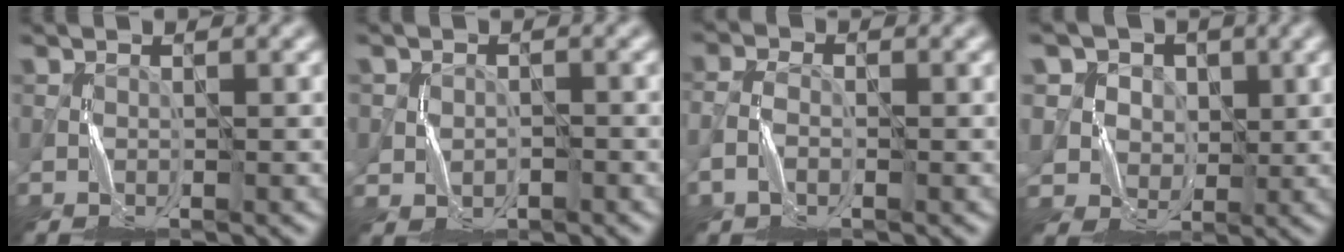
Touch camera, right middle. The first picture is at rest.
{"total": 2.1, "force": [0.0, 1.9, 0.9], "torque": [-0.016, 0.003, 0.004]}
{"total": 2.2, "force": [-1.3, 1.3, 1.3], "torque": [-0.027, 0.008, -0.029]}
{"total": 6.1, "force": [2.5, 5.3, 1.7], "torque": [-0.043, 0.000, 0.040]}